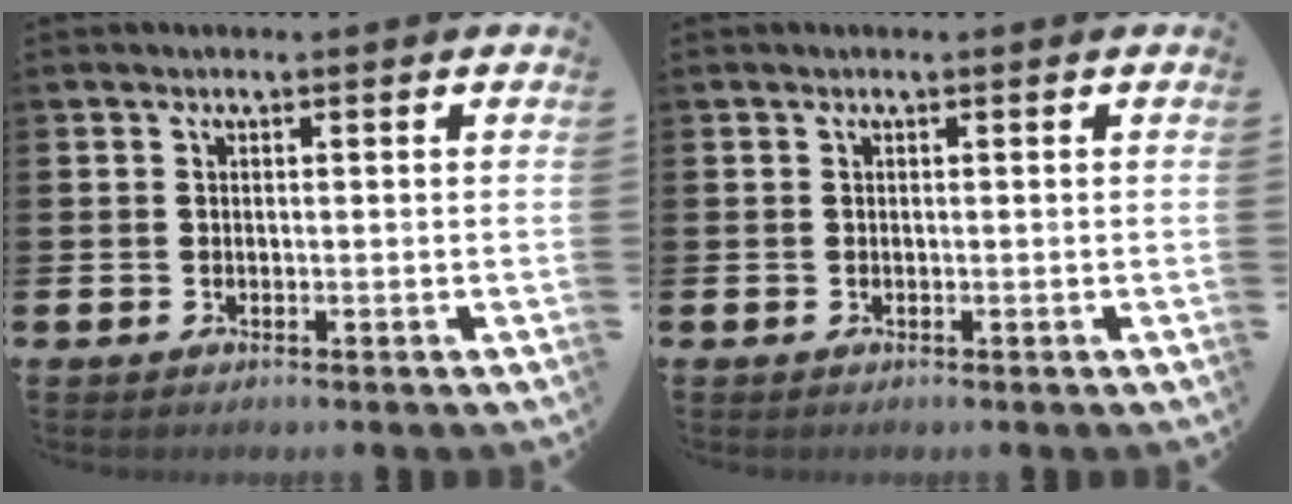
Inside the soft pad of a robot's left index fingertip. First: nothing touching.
{"total": 0.0}